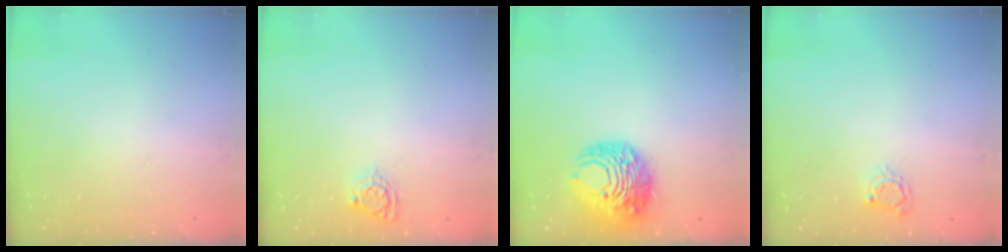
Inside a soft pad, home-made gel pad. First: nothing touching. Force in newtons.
{"total": 4.3, "press": 4.2, "slide": 0.3}
{"total": 13.3, "press": 13.1, "slide": 1.8}
{"total": 3.8, "press": 3.8, "slide": 0.3}